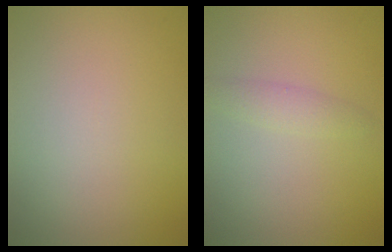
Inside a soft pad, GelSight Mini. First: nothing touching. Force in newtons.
{"total": 1.5, "press": 1.5, "slide": 0.1}